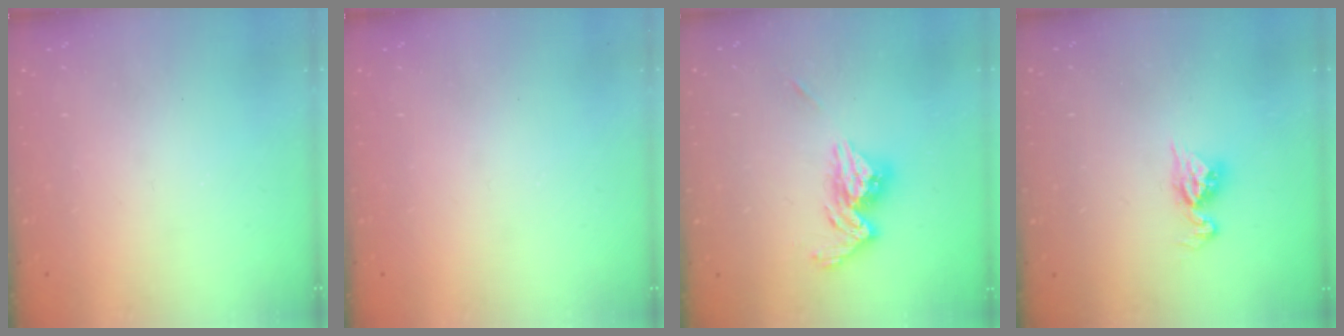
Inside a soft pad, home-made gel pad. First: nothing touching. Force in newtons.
{"total": 0.0}
{"total": 12.0, "press": 12.0, "slide": 1.1}
{"total": 7.2, "press": 7.2, "slide": 0.7}